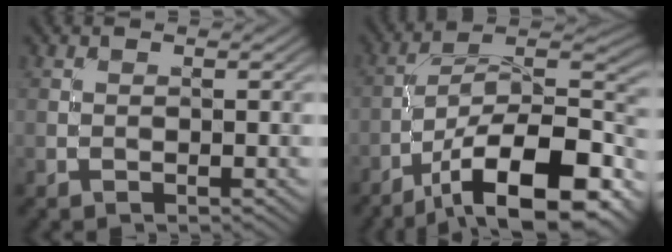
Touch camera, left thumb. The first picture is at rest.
{"total": 16.6, "force": [-9.6, 6.3, 12.0], "torque": [-0.189, -0.008, -0.171]}